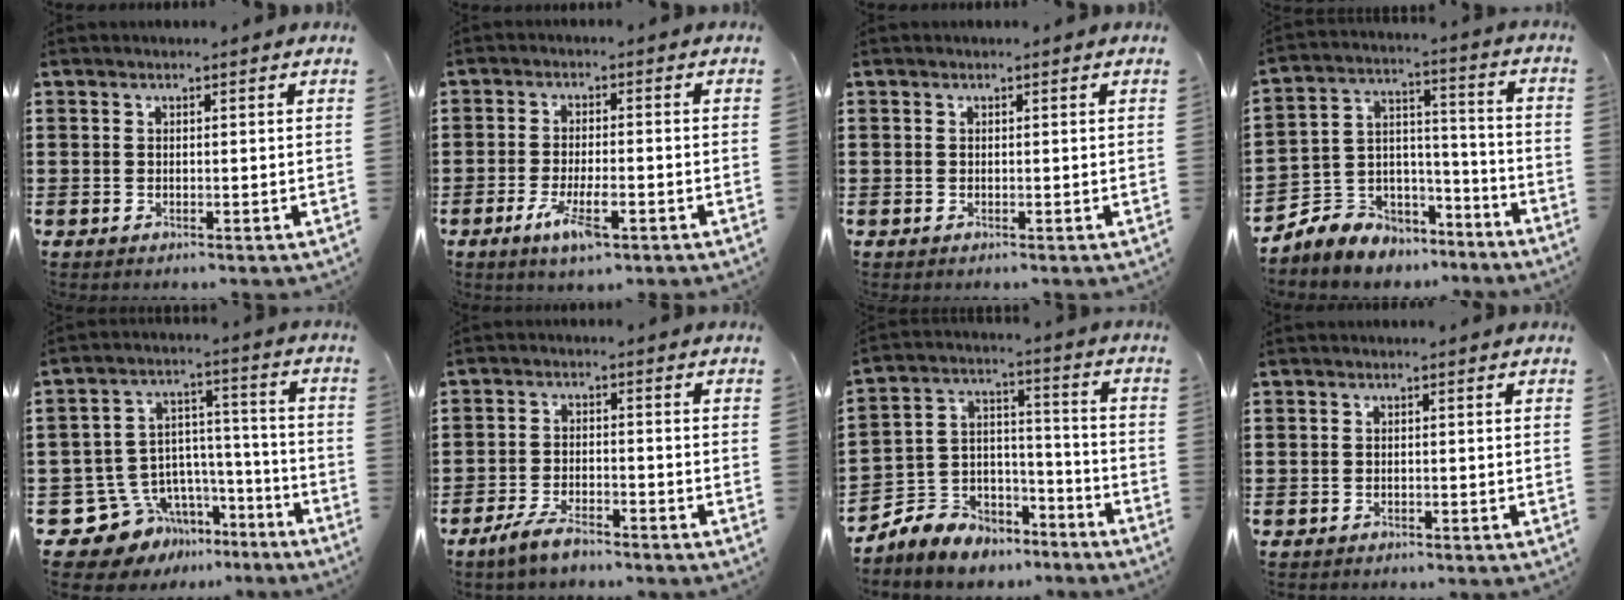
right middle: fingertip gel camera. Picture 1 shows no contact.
{"total": 6.3, "force": [-2.9, 1.8, 5.3], "torque": [-0.116, -0.013, -0.055]}
{"total": 0.0}
{"total": 5.9, "force": [-5.0, 3.0, -1.1], "torque": [-0.008, -0.004, -0.104]}
{"total": 9.8, "force": [-7.1, 6.6, 1.5], "torque": [-0.062, 0.004, -0.129]}
{"total": 4.5, "force": [-3.5, 1.3, 2.4], "torque": [-0.052, 0.004, -0.070]}
{"total": 6.2, "force": [-5.5, 2.6, -1.1], "torque": [-0.005, -0.001, -0.116]}
{"total": 1.0, "force": [-0.6, 0.8, -0.1], "torque": [0.000, 0.004, -0.016]}